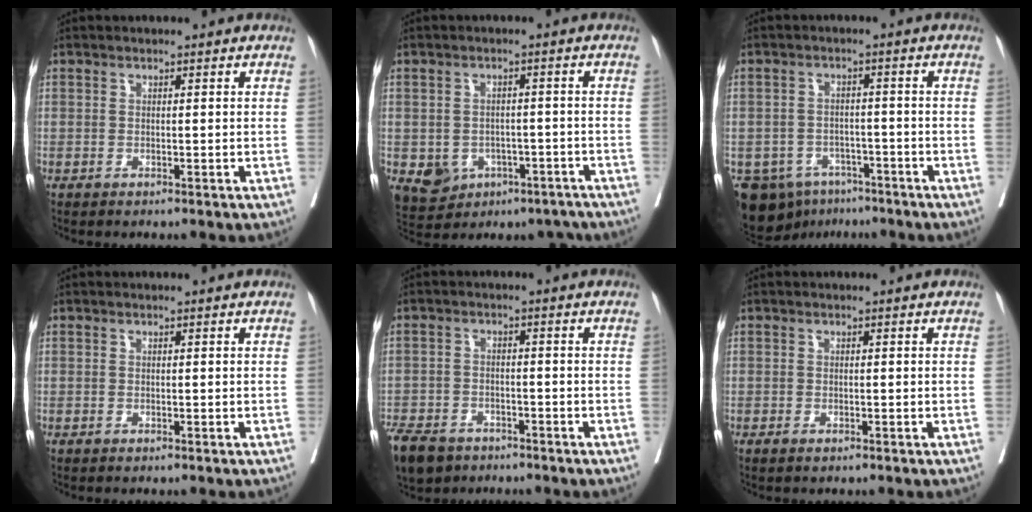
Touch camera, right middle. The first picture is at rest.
{"total": 9.6, "force": [-4.9, 7.6, 3.4], "torque": [-0.059, 0.018, -0.057]}
{"total": 9.5, "force": [-6.2, 6.5, 2.8], "torque": [-0.053, 0.006, -0.086]}
{"total": 0.0}
{"total": 9.3, "force": [-6.9, 5.3, 3.5], "torque": [-0.079, -0.010, -0.115]}
{"total": 0.6, "force": [-0.4, 0.2, 0.4], "torque": [-0.009, -0.002, -0.004]}